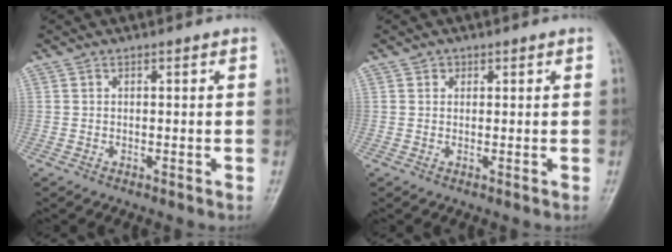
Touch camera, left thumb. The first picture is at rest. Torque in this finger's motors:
{"motor_torque": [-0.05, -0.03, -0.42, -0.08, -0.02]}